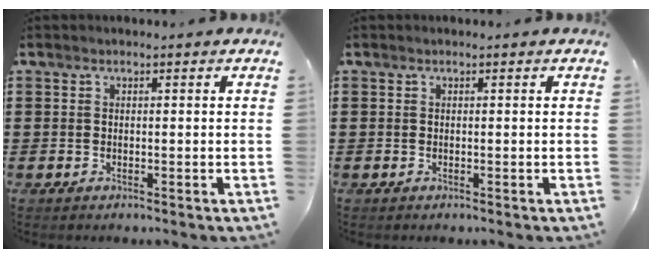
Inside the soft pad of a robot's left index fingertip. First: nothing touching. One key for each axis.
{"total": 0.0}